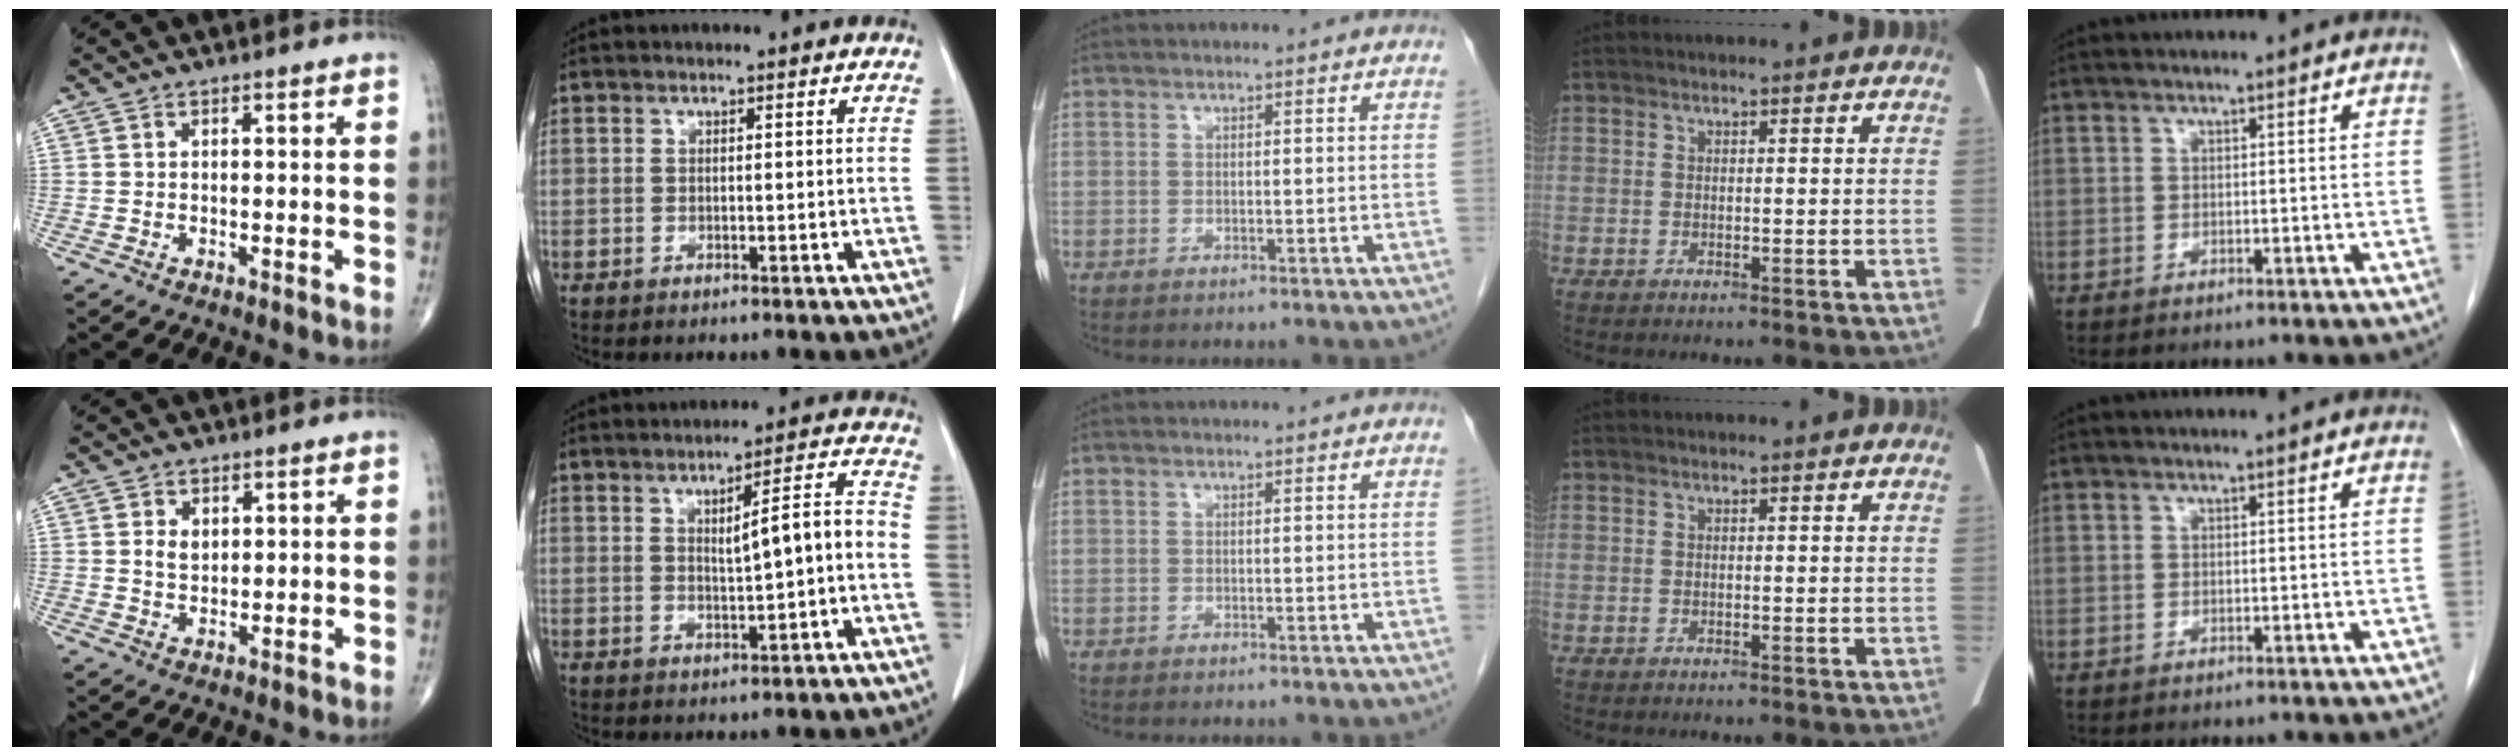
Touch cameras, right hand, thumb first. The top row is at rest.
{"thumb": {"total": 3.4, "force": [0.9, 2.5, 2.1], "torque": [-0.024, -0.005, 0.019]}, "index": {"total": 6.6, "force": [-0.2, 0.5, 6.6], "torque": [-0.095, 0.012, 0.000]}}